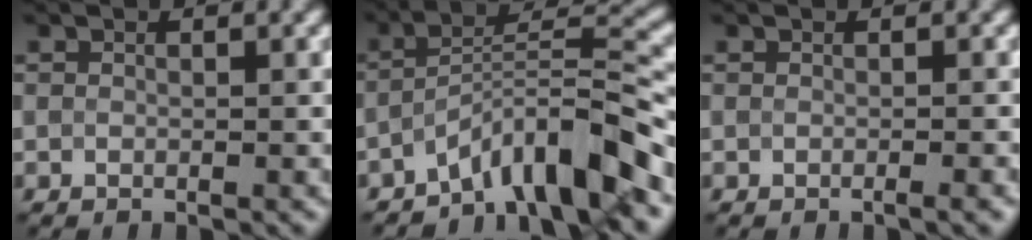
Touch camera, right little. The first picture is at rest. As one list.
[{"total": 7.5, "force": [-5.5, 1.1, 5.0], "torque": [-0.079, 0.014, -0.101]}, {"total": 1.3, "force": [-0.6, 0.4, 1.1], "torque": [-0.010, -0.002, -0.015]}]